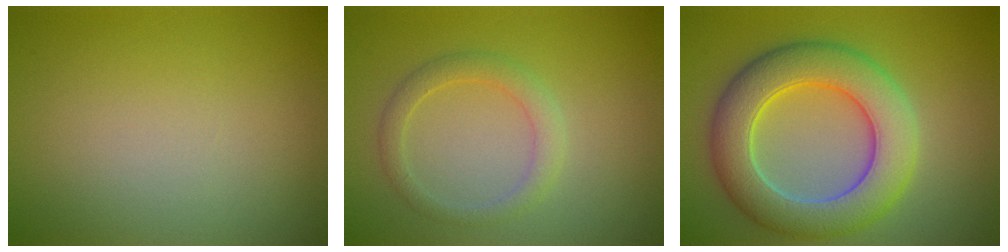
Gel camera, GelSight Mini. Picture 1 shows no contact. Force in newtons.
{"total": 2.3, "press": 2.2, "slide": 0.1}
{"total": 8.2, "press": 8.2, "slide": 0.4}